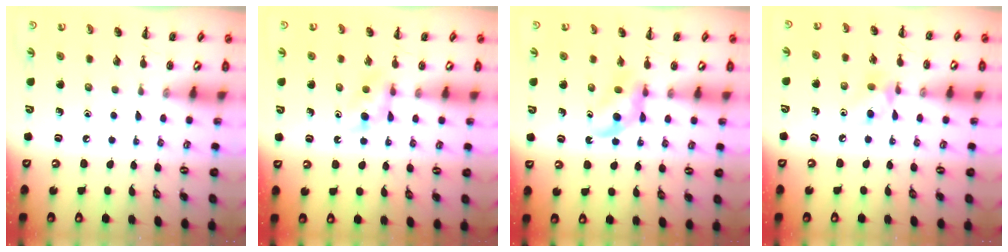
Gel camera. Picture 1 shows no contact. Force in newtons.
{"total": 4.6, "press": 4.3, "slide": 1.4}
{"total": 4.4, "press": 4.1, "slide": 1.6}
{"total": 7.0, "press": 6.8, "slide": 1.7}